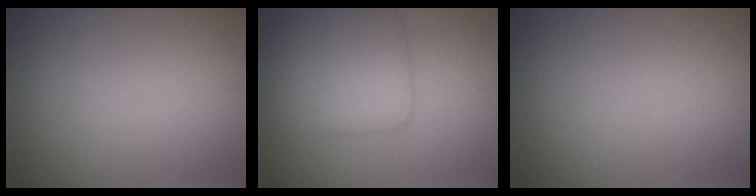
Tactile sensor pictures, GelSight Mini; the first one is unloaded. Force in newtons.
{"total": 5.2, "press": 5.2, "slide": 0.1}
{"total": 0.0}